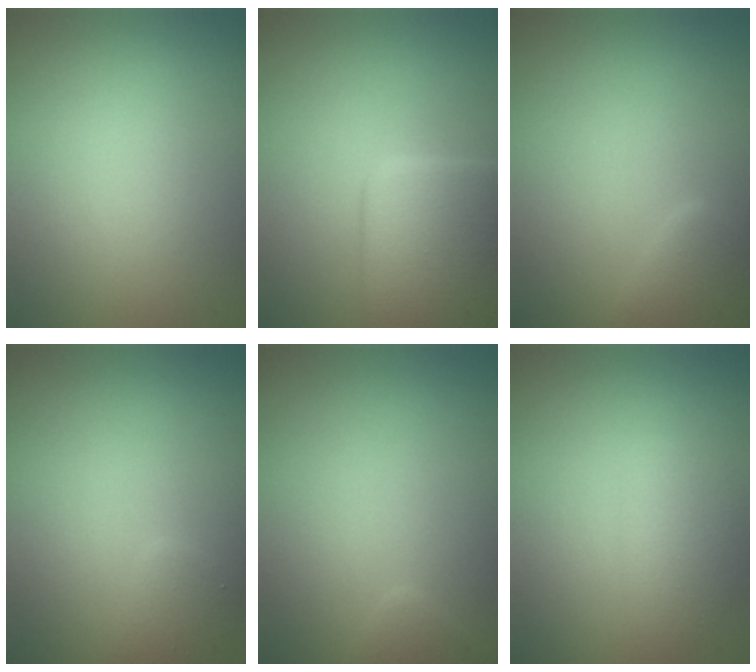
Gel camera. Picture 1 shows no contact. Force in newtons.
{"total": 8.0, "press": 8.0, "slide": 0.4}
{"total": 2.6, "press": 2.6, "slide": 0.2}
{"total": 1.4, "press": 1.4, "slide": 0.1}
{"total": 1.4, "press": 1.4, "slide": 0.1}
{"total": 2.4, "press": 2.4, "slide": 0.1}